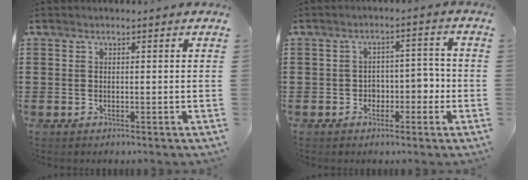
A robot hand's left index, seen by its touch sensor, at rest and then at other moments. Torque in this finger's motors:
{"motor_torque": [0.13, 0.12, 0.32, 0.02]}